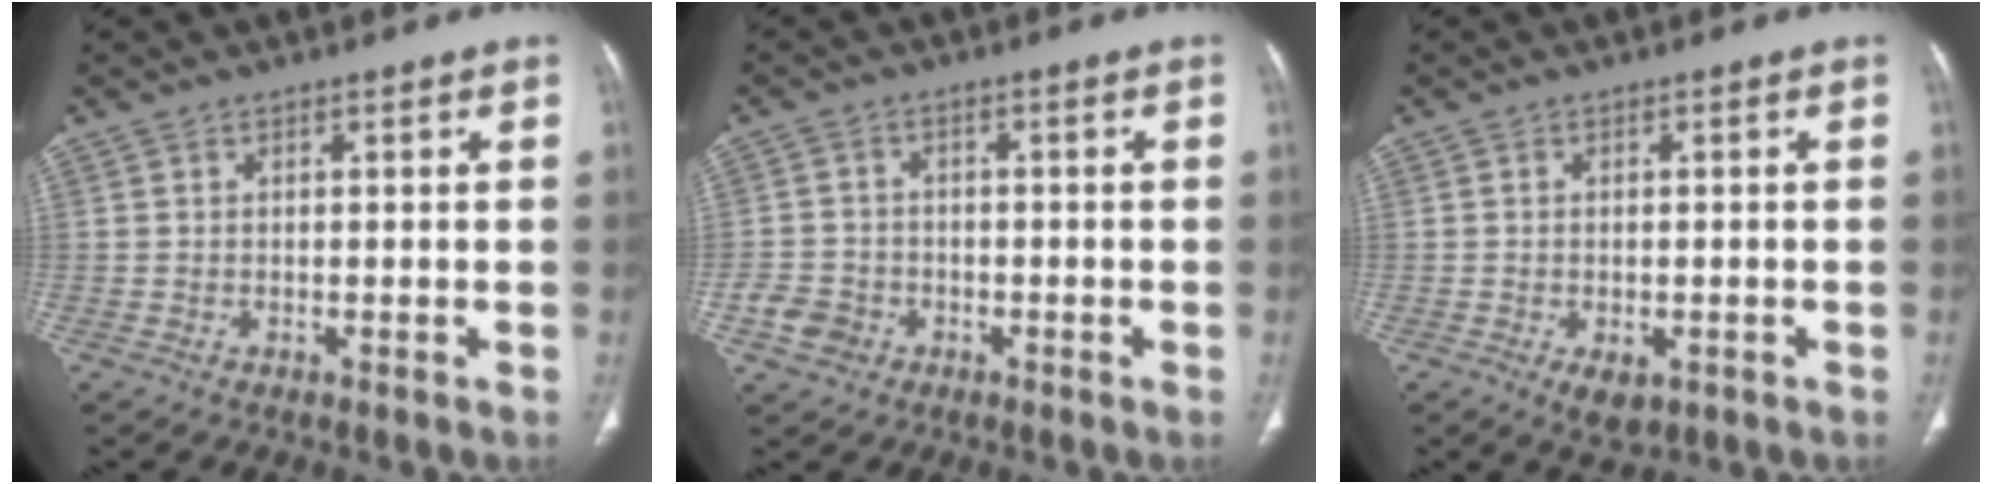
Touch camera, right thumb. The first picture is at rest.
{"total": 4.8, "force": [-2.1, 4.0, 1.4], "torque": [-0.015, 0.017, -0.035]}
{"total": 3.9, "force": [-1.5, 2.3, 2.8], "torque": [-0.043, 0.001, -0.014]}